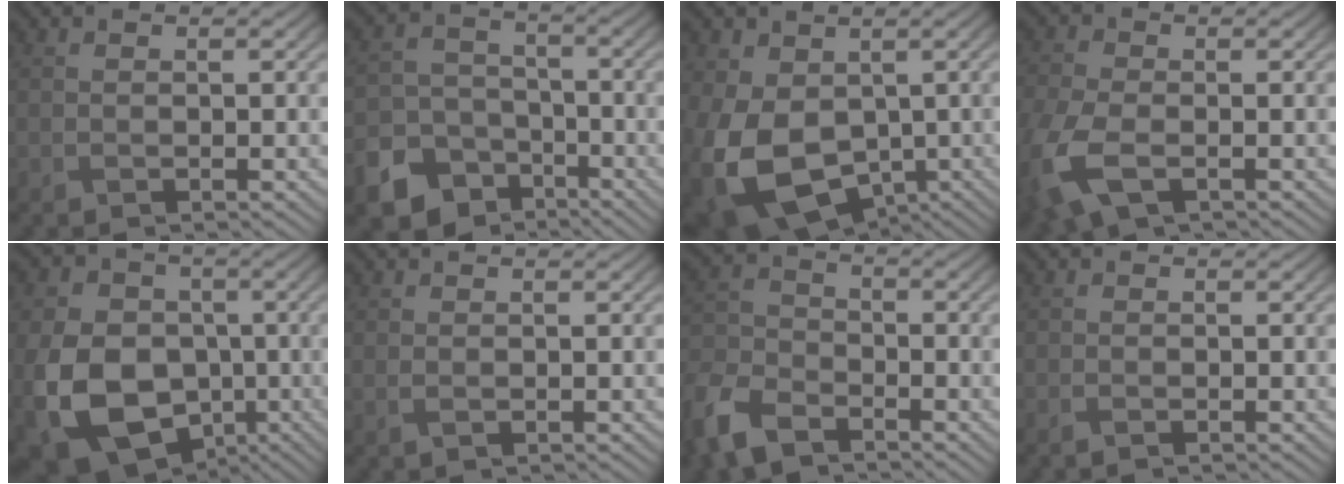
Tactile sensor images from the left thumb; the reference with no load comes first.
{"total": 11.4, "force": [-7.3, 7.9, 3.6], "torque": [-0.105, -0.043, -0.128]}
{"total": 13.8, "force": [-2.0, 9.8, 9.5], "torque": [-0.224, -0.039, -0.020]}
{"total": 8.7, "force": [-3.5, 5.1, 6.2], "torque": [-0.189, -0.031, -0.064]}
{"total": 16.9, "force": [-4.6, 12.6, 10.3], "torque": [-0.234, -0.040, -0.073]}
{"total": 0.6, "force": [0.0, 0.4, 0.5], "torque": [-0.016, 0.000, 0.001]}
{"total": 8.9, "force": [-6.5, 4.5, 4.2], "torque": [-0.109, -0.017, -0.146]}
{"total": 0.7, "force": [-0.6, 0.2, 0.2], "torque": [-0.007, -0.003, -0.011]}